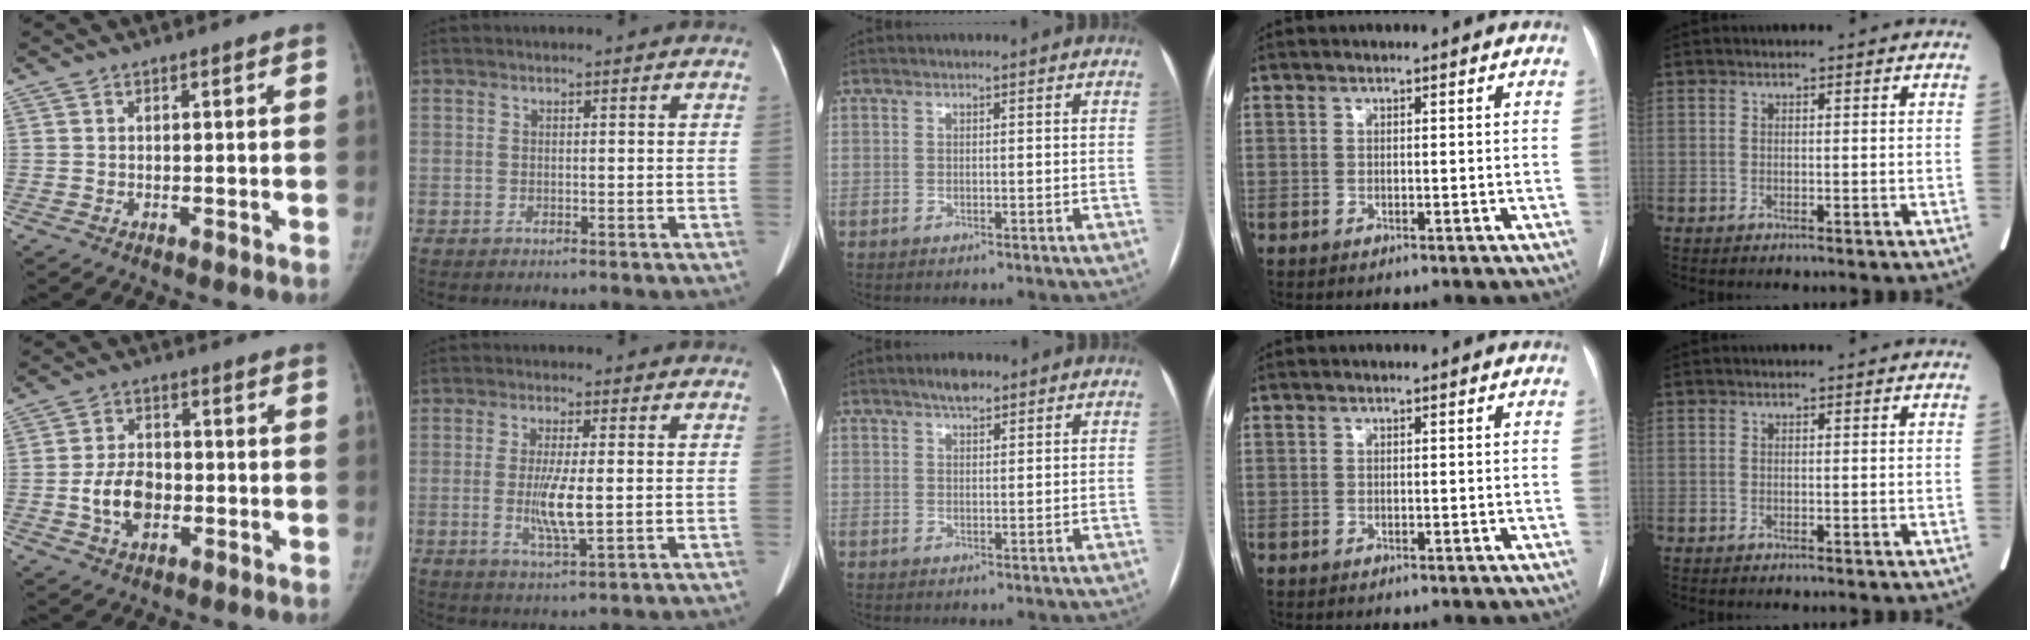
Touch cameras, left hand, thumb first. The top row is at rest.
{"thumb": {"total": 8.0, "force": [-1.8, 5.5, 5.6], "torque": [-0.087, 0.013, -0.033]}, "index": {"total": 5.6, "force": [-1.0, 0.7, 5.4], "torque": [-0.109, -0.030, -0.019]}, "middle": {"total": 2.7, "force": [2.1, 0.9, 1.5], "torque": [-0.028, 0.007, 0.033]}}